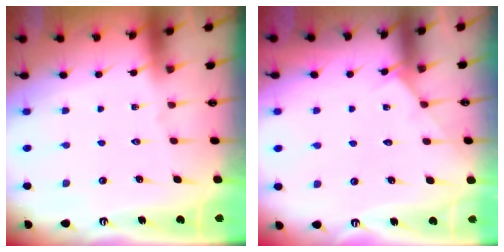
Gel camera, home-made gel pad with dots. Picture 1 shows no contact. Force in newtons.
{"total": 2.8, "press": 2.7, "slide": 0.4}